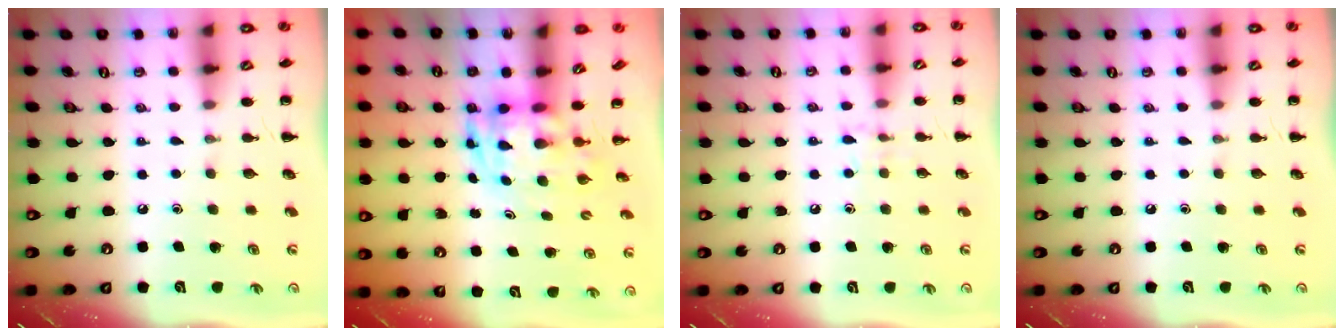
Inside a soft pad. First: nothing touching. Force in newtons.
{"total": 3.6, "press": 3.5, "slide": 0.8}
{"total": 5.7, "press": 5.5, "slide": 1.4}
{"total": 0.0}